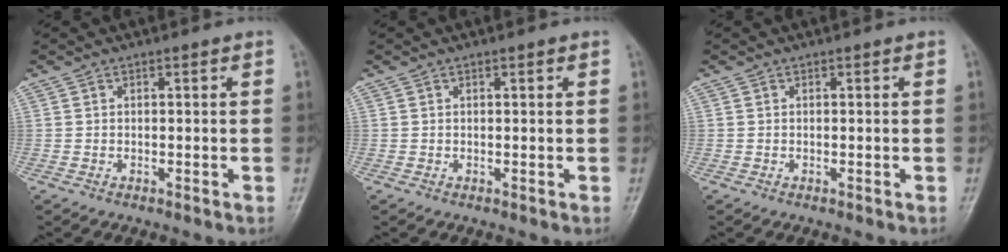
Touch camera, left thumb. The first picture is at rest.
{"total": 0.5, "force": [0.3, 0.1, 0.4], "torque": [-0.007, 0.000, 0.003]}
{"total": 0.0}